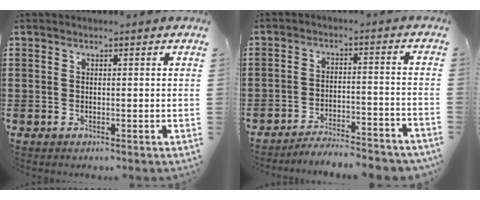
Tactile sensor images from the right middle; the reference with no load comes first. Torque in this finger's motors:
{"motor_torque": [1.26, -0.88, 0.18, 0.05]}